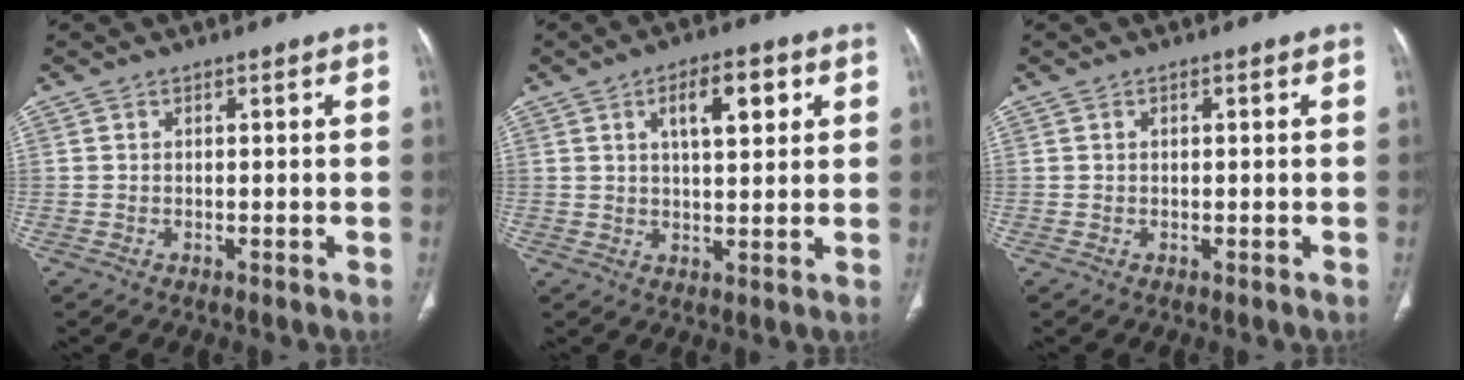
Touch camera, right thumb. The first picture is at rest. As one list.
[{"total": 8.3, "force": [3.2, 3.5, 6.9], "torque": [-0.085, -0.007, 0.048]}, {"total": 0.0}]